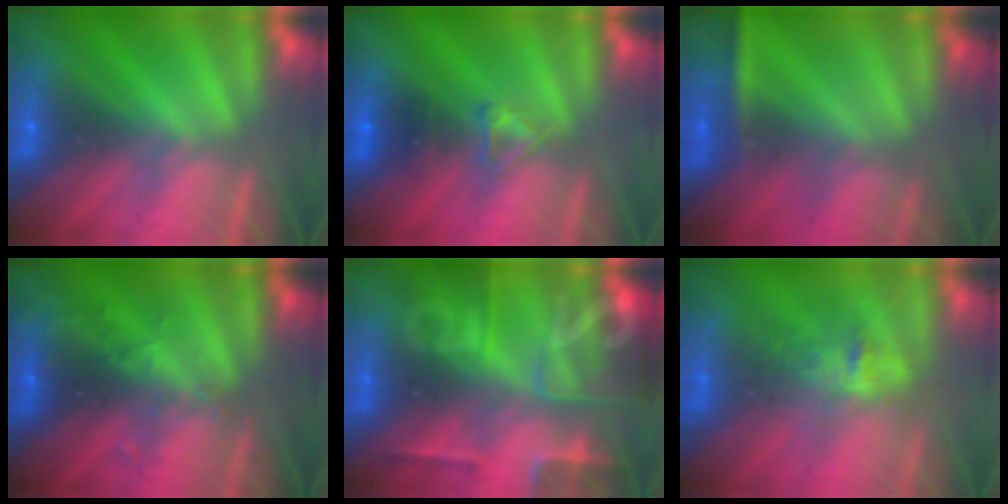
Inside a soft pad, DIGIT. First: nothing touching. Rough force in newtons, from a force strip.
{"total": 2.9}
{"total": 2.9}
{"total": 3.1}
{"total": 9.0}
{"total": 2.8}